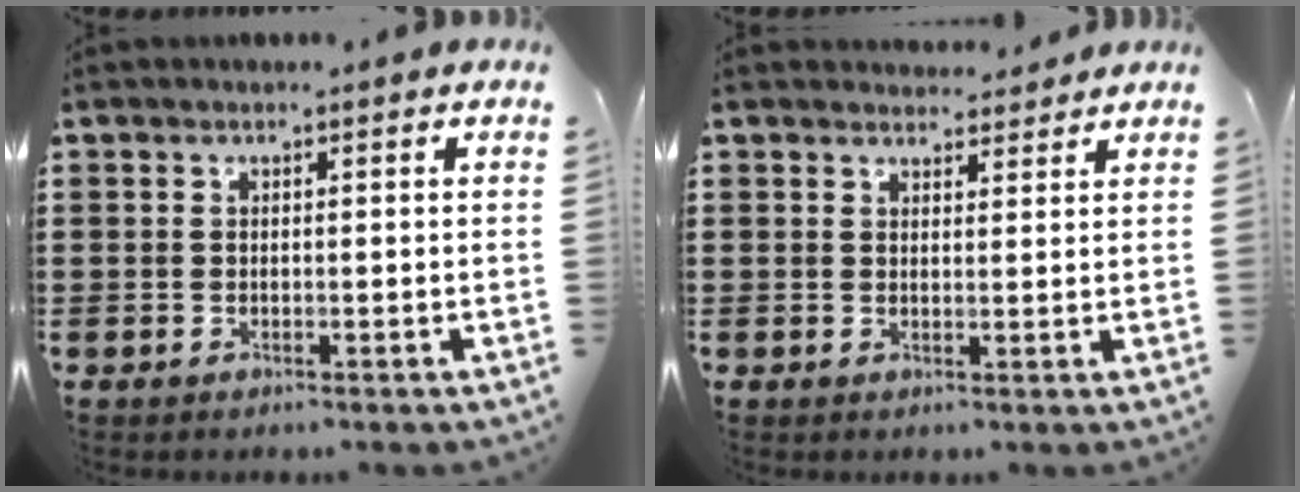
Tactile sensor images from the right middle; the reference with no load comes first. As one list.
[{"total": 2.6, "force": [2.6, 0.5, -0.1], "torque": [0.003, -0.005, 0.048]}]